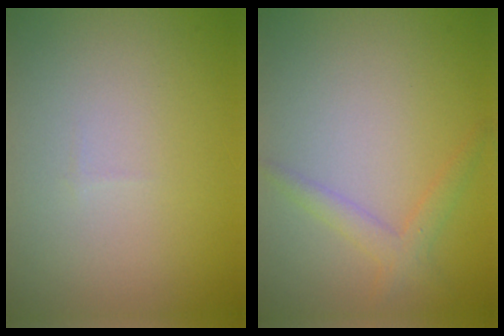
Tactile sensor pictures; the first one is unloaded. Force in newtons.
{"total": 2.0, "press": 2.0, "slide": 0.1}